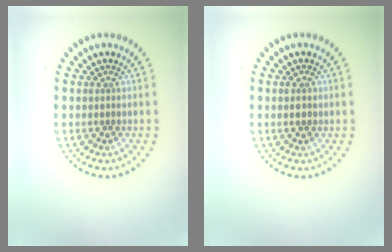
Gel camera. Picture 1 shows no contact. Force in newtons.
{"total": 1.5, "press": 1.5, "slide": 0.2}